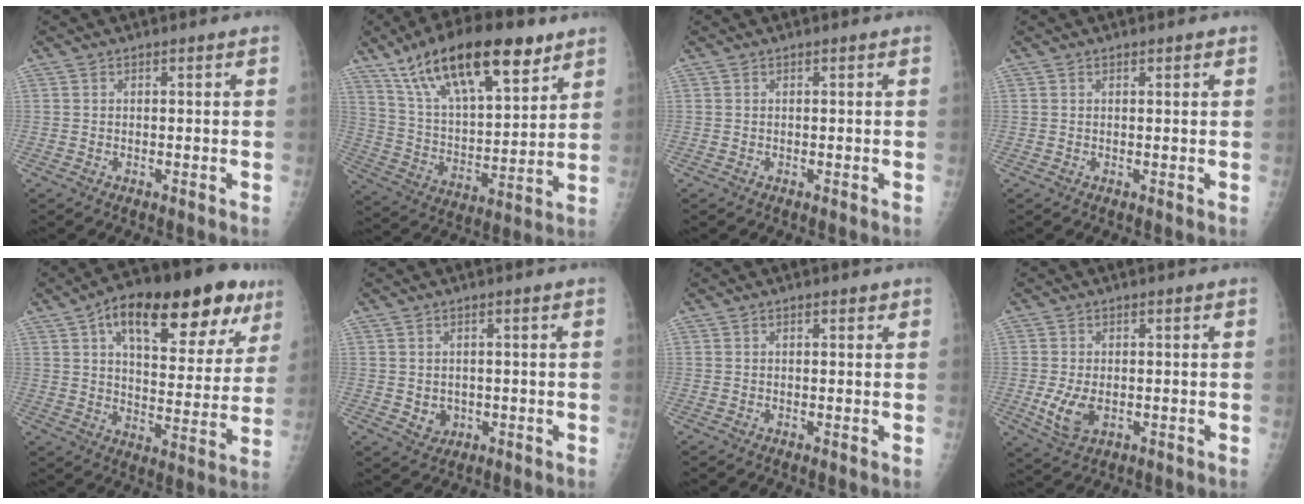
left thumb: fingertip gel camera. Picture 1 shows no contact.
{"total": 23.6, "force": [14.4, 9.0, 16.4], "torque": [-0.251, -0.036, 0.254]}
{"total": 0.0}
{"total": 0.9, "force": [0.5, 0.3, 0.6], "torque": [-0.008, 0.000, 0.007]}
{"total": 25.9, "force": [13.2, 11.1, 19.3], "torque": [-0.246, -0.001, 0.193]}
{"total": 3.2, "force": [-0.3, 2.8, 1.5], "torque": [-0.012, -0.001, 0.007]}
{"total": 1.3, "force": [0.7, 0.6, 0.9], "torque": [-0.010, 0.000, 0.007]}
{"total": 5.9, "force": [-1.1, 3.6, 4.6], "torque": [-0.094, -0.008, -0.014]}